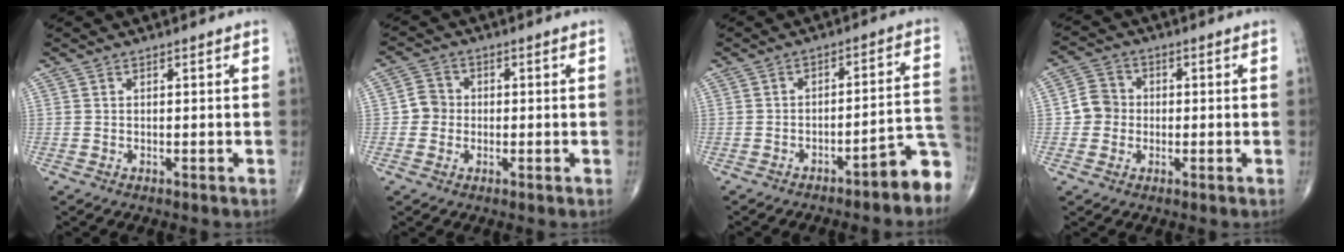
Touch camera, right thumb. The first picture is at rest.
{"total": 3.7, "force": [-0.5, 3.5, 1.2], "torque": [0.001, 0.008, -0.016]}
{"total": 8.6, "force": [-5.4, 1.6, 6.5], "torque": [-0.053, 0.068, -0.073]}
{"total": 5.1, "force": [-0.5, 4.8, 1.7], "torque": [-0.008, 0.012, -0.018]}